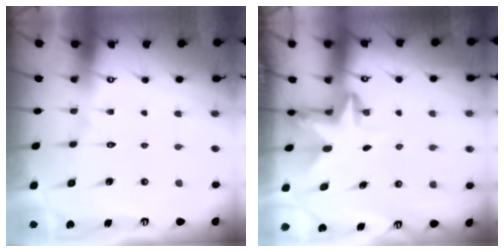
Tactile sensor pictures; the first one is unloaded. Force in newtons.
{"total": 2.9, "press": 2.8, "slide": 0.7}